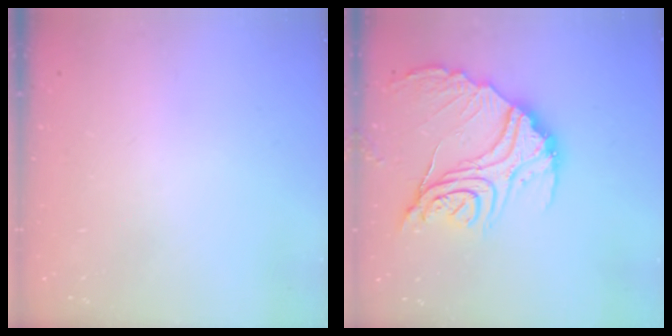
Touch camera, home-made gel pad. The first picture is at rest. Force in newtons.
{"total": 20.8, "press": 20.7, "slide": 1.8}